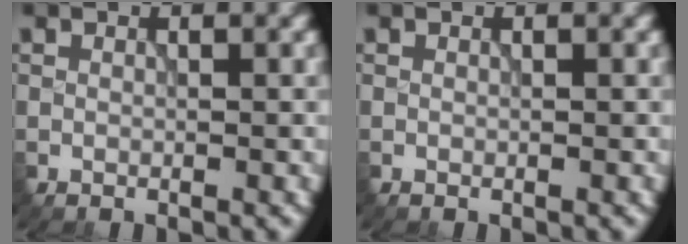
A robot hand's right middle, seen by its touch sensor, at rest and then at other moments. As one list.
[{"total": 0.0}]